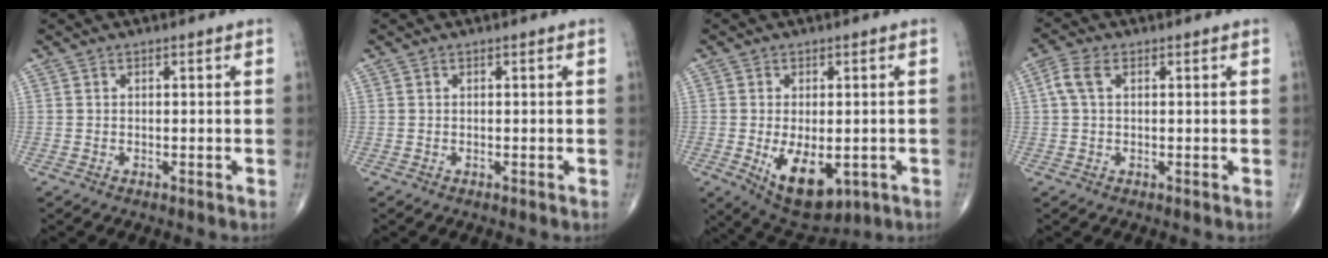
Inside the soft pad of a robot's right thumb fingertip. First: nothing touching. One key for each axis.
{"total": 0.0}
{"total": 10.8, "fx": -2.9, "fy": 5.8, "fz": 8.7, "tx": -0.122, "ty": -0.011, "tz": -0.028}
{"total": 3.9, "fx": 0.9, "fy": 2.2, "fz": 3.0, "tx": -0.081, "ty": 0.016, "tz": 0.016}